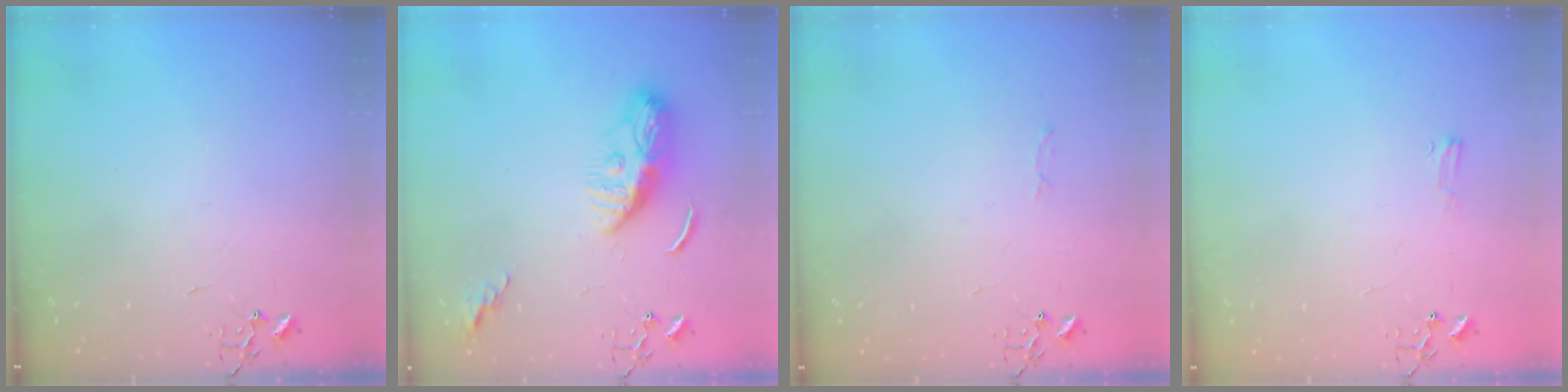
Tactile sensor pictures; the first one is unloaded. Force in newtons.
{"total": 9.4, "press": 9.4, "slide": 1.0}
{"total": 2.8, "press": 2.8, "slide": 0.4}
{"total": 4.1, "press": 4.1, "slide": 0.6}